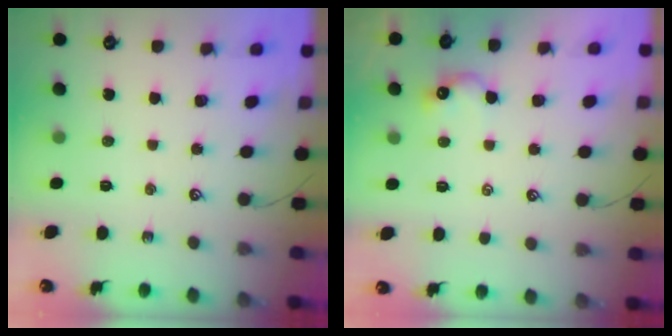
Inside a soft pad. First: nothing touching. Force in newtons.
{"total": 1.7, "press": 1.6, "slide": 0.7}